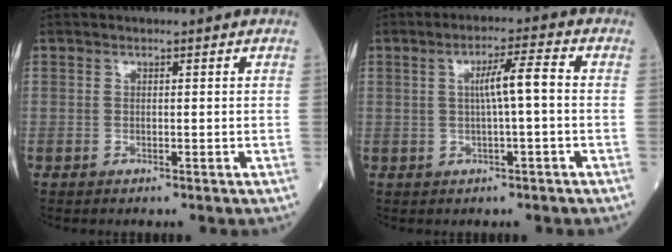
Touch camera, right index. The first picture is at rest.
{"total": 5.0, "force": [0.2, 0.0, 5.0], "torque": [-0.086, 0.009, 0.004]}